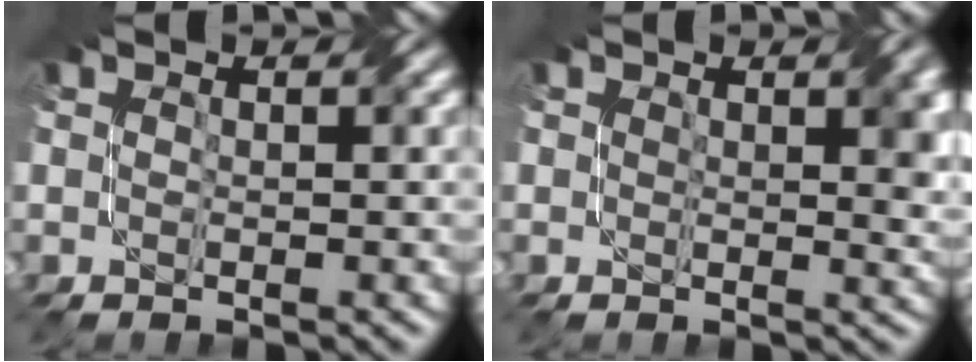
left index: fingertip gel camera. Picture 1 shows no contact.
{"total": 3.3, "force": [0.9, 1.6, 2.7], "torque": [-0.029, -0.002, 0.015]}